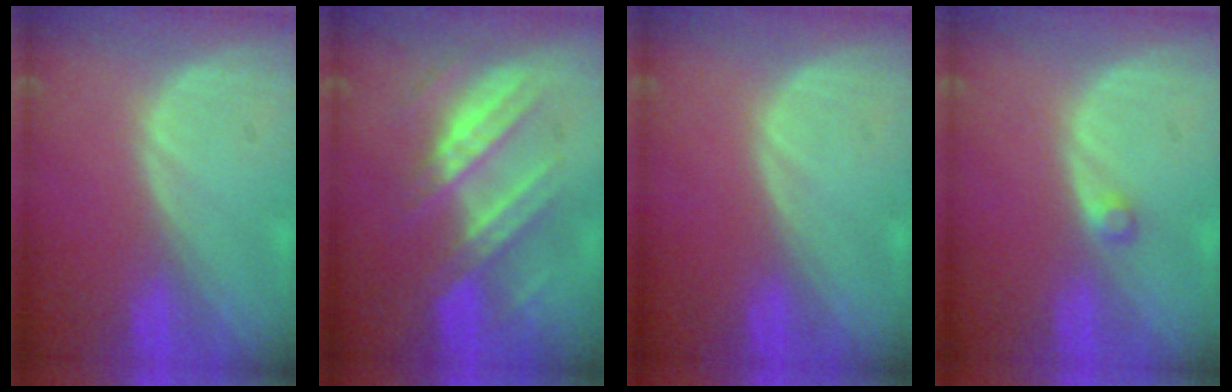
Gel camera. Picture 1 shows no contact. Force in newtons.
{"total": 7.4, "press": 7.3, "slide": 1.0}
{"total": 0.0}
{"total": 1.2, "press": 1.2, "slide": 0.2}